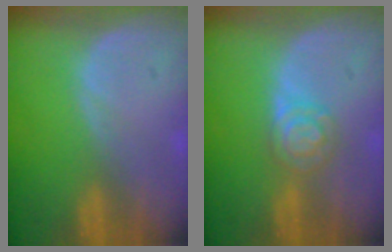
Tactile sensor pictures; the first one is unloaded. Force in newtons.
{"total": 4.3, "press": 4.2, "slide": 0.4}